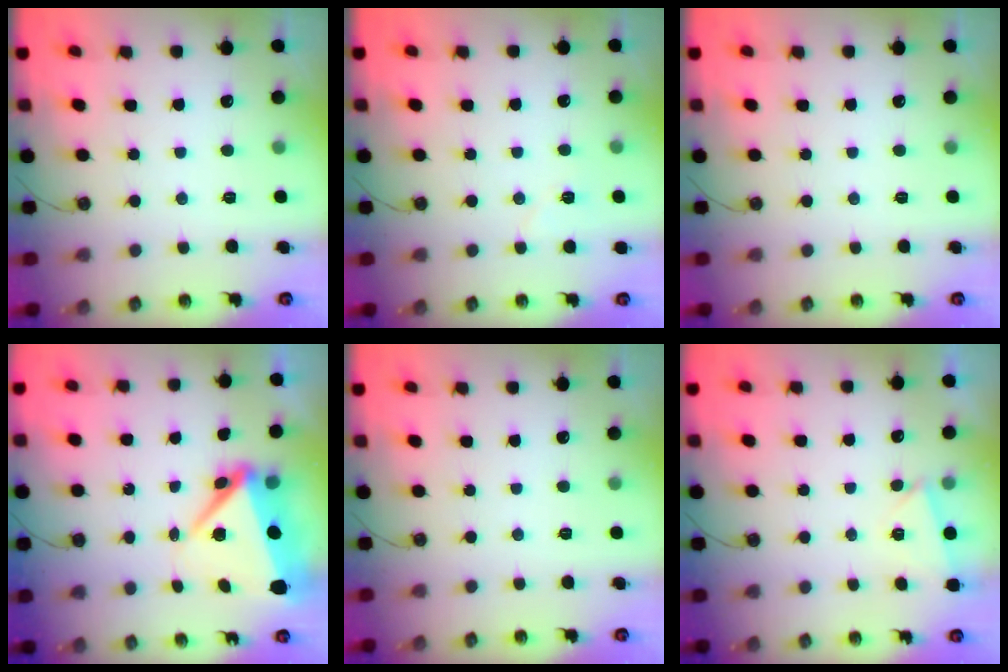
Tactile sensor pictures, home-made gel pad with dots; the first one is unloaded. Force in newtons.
{"total": 5.2, "press": 4.5, "slide": 2.5}
{"total": 0.0}
{"total": 8.5, "press": 8.2, "slide": 2.0}
{"total": 0.0}
{"total": 3.1, "press": 2.3, "slide": 2.1}